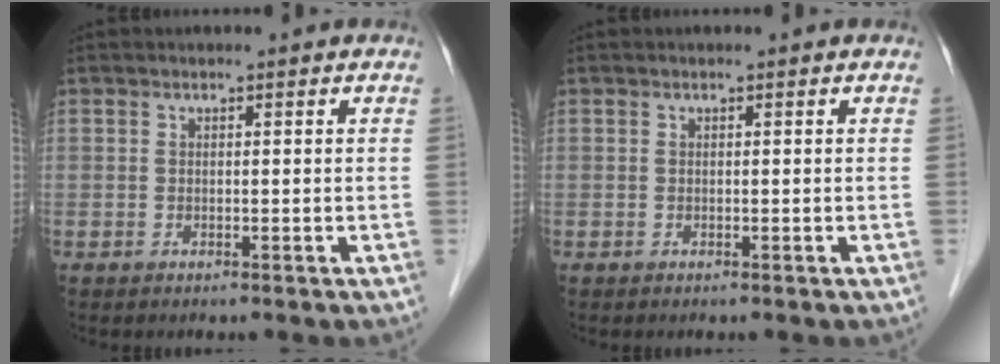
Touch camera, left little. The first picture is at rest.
{"total": 0.0}